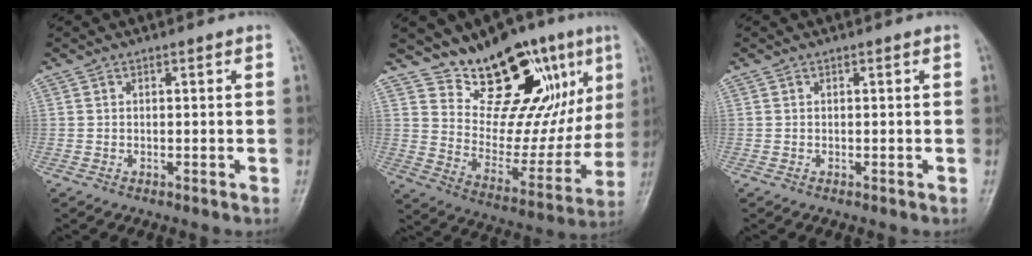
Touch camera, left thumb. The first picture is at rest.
{"total": 22.4, "force": [12.8, 9.9, 15.4], "torque": [-0.164, -0.062, 0.211]}
{"total": 0.0}